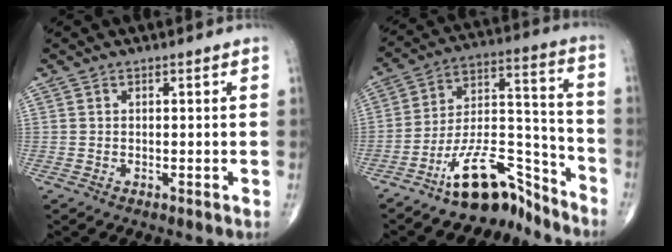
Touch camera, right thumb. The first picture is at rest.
{"total": 13.9, "force": [-11.1, 5.2, 6.6], "torque": [-0.090, 0.119, -0.195]}